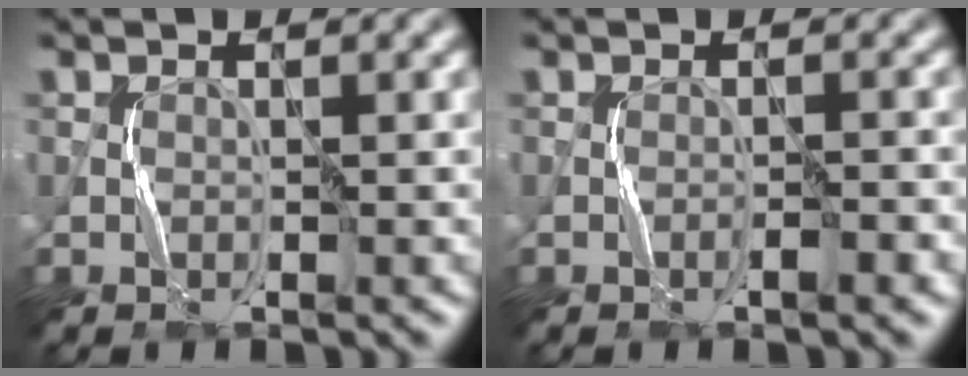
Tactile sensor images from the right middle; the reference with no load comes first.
{"total": 1.3, "force": [-0.7, 0.1, 1.1], "torque": [-0.016, 0.004, -0.012]}